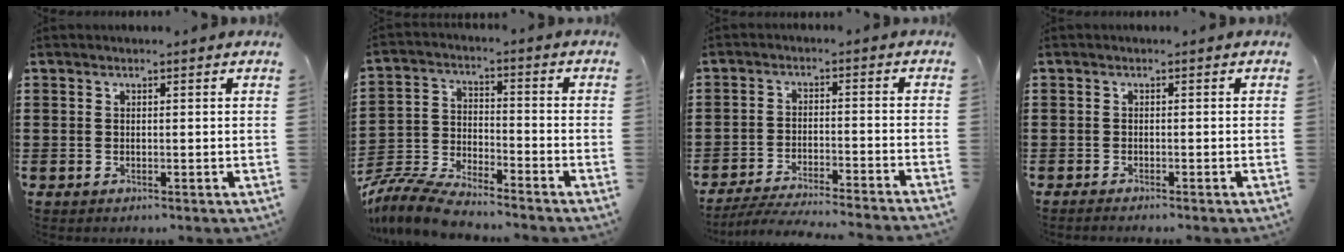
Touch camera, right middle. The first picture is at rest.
{"total": 7.5, "force": [-7.1, 1.0, 2.0], "torque": [-0.052, 0.004, -0.144]}
{"total": 4.7, "force": [-4.5, -0.2, 1.4], "torque": [-0.029, -0.008, -0.091]}
{"total": 0.7, "force": [-0.6, -0.1, 0.2], "torque": [-0.005, -0.003, -0.012]}